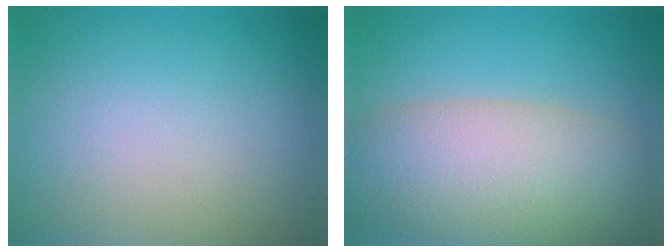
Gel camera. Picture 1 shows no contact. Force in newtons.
{"total": 9.6, "press": 9.6, "slide": 0.7}